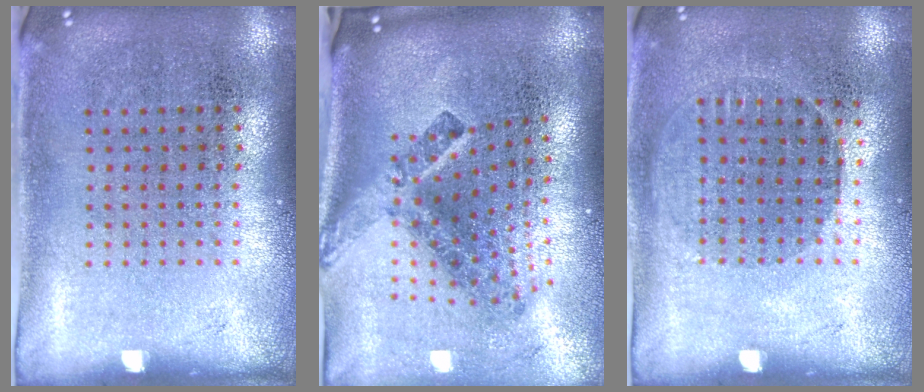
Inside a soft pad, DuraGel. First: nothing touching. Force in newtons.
{"total": 3.1, "press": 1.7, "slide": 2.5}
{"total": 0.9, "press": 0.8, "slide": 0.4}